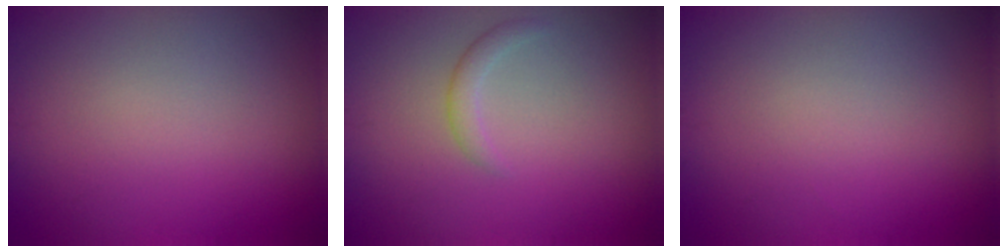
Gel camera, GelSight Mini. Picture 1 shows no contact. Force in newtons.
{"total": 1.3, "press": 1.3, "slide": 0.1}
{"total": 0.0}